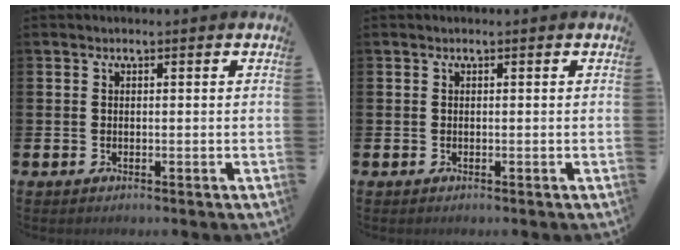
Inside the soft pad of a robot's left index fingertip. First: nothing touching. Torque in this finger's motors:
{"motor_torque": [-0.01, 0.01, 0.01, 0.01]}